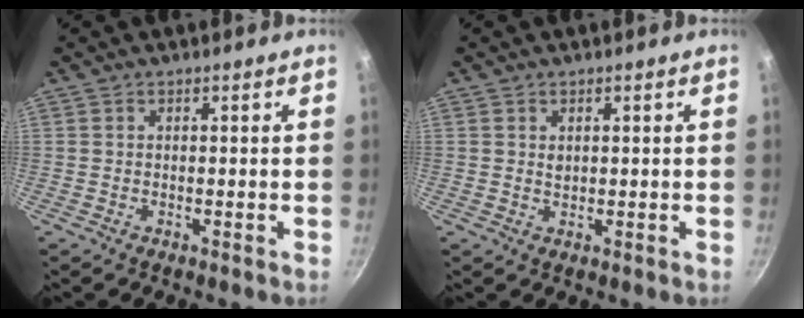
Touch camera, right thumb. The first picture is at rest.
{"total": 1.2, "force": [0.5, 0.9, 0.7], "torque": [-0.008, -0.005, 0.011]}